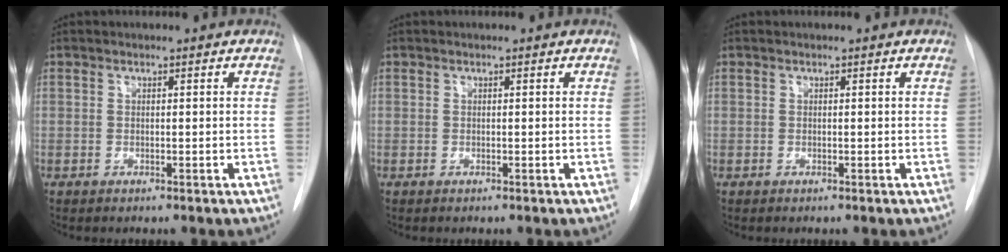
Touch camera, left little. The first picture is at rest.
{"total": 0.0}
{"total": 0.0}